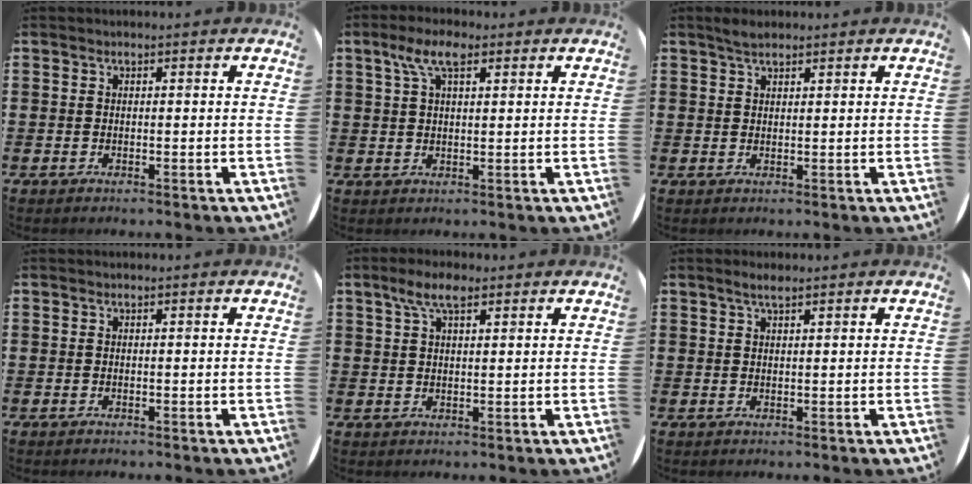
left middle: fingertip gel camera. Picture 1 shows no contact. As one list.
[{"total": 5.3, "force": [3.0, 2.0, 3.8], "torque": [-0.075, 0.006, 0.050]}, {"total": 1.8, "force": [1.6, 0.4, 0.6], "torque": [-0.014, 0.005, 0.029]}, {"total": 0.0}, {"total": 4.8, "force": [3.1, 1.8, 3.2], "torque": [-0.062, 0.005, 0.052]}, {"total": 1.7, "force": [1.4, 0.2, 1.0], "torque": [-0.020, 0.004, 0.024]}]